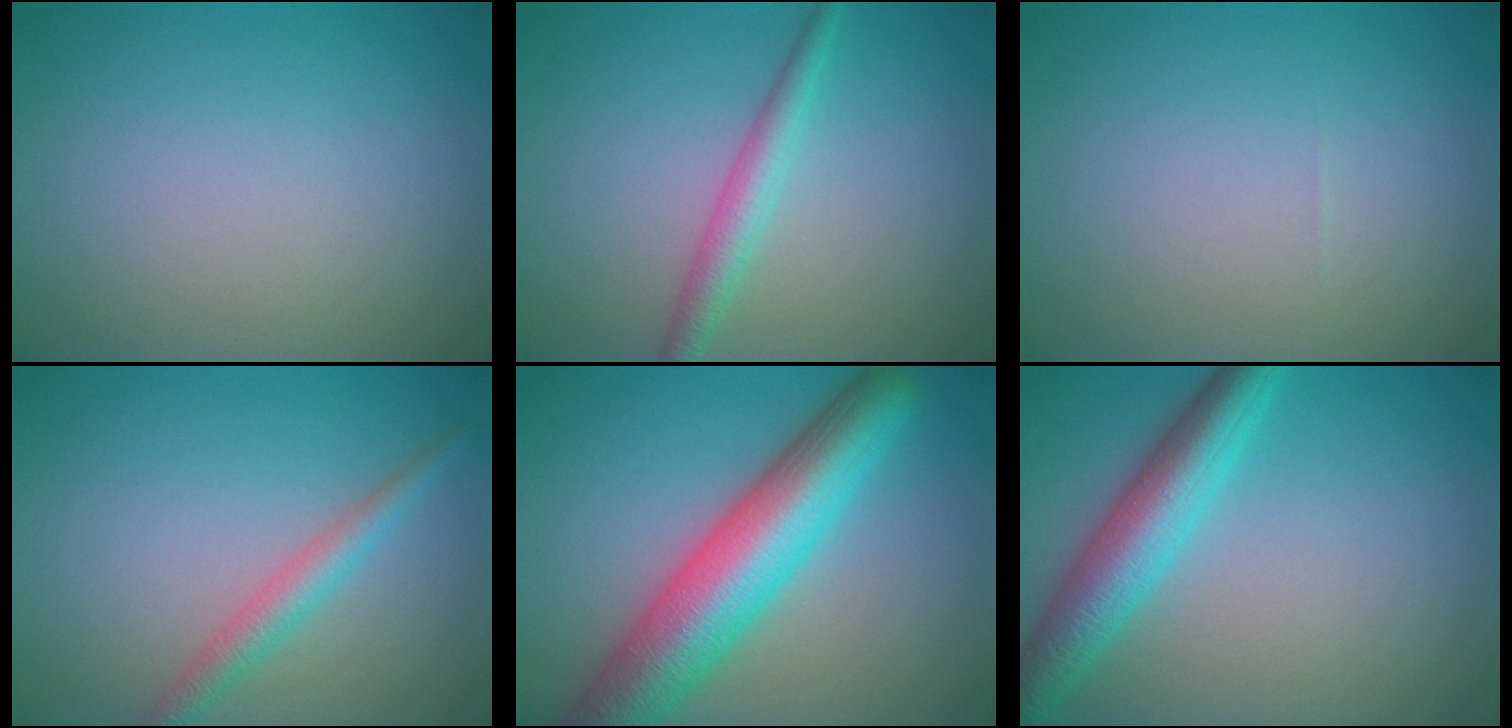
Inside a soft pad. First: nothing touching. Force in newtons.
{"total": 2.5, "press": 2.5, "slide": 0.1}
{"total": 0.0}
{"total": 2.5, "press": 2.5, "slide": 0.0}
{"total": 10.0, "press": 10.0, "slide": 0.4}
{"total": 6.1, "press": 6.1, "slide": 0.1}